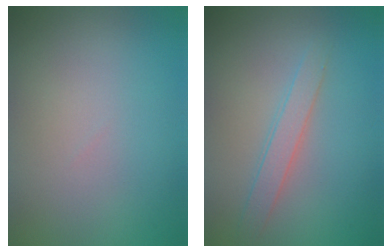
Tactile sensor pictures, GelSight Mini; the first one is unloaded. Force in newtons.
{"total": 2.0, "press": 2.0, "slide": 0.1}